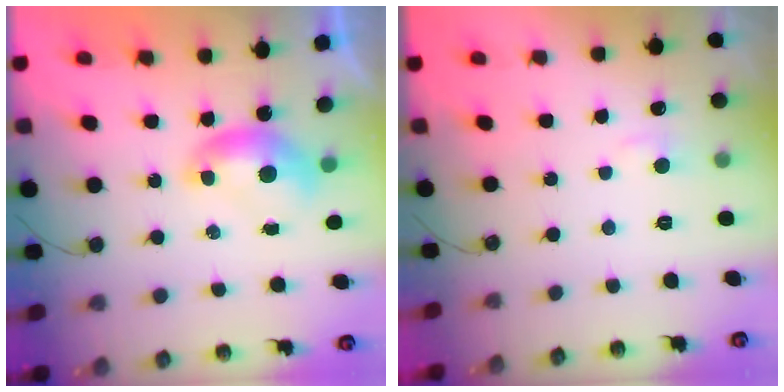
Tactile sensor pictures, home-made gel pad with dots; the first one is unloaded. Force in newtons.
{"total": 1.5, "press": 1.3, "slide": 0.7}